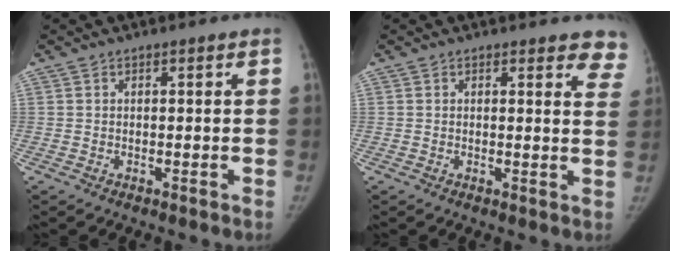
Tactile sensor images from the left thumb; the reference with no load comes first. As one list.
[{"total": 6.5, "force": [5.7, 2.2, 2.2], "torque": [0.018, -0.027, 0.038]}]